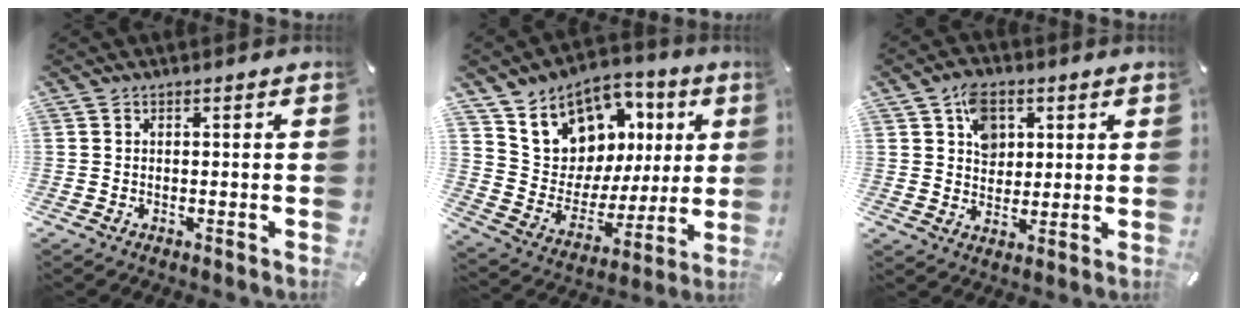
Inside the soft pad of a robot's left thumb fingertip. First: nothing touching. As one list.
[{"total": 11.8, "force": [6.5, 9.6, 2.0], "torque": [-0.042, -0.067, 0.124]}, {"total": 7.4, "force": [2.9, 6.0, 3.3], "torque": [-0.050, 0.003, 0.051]}]